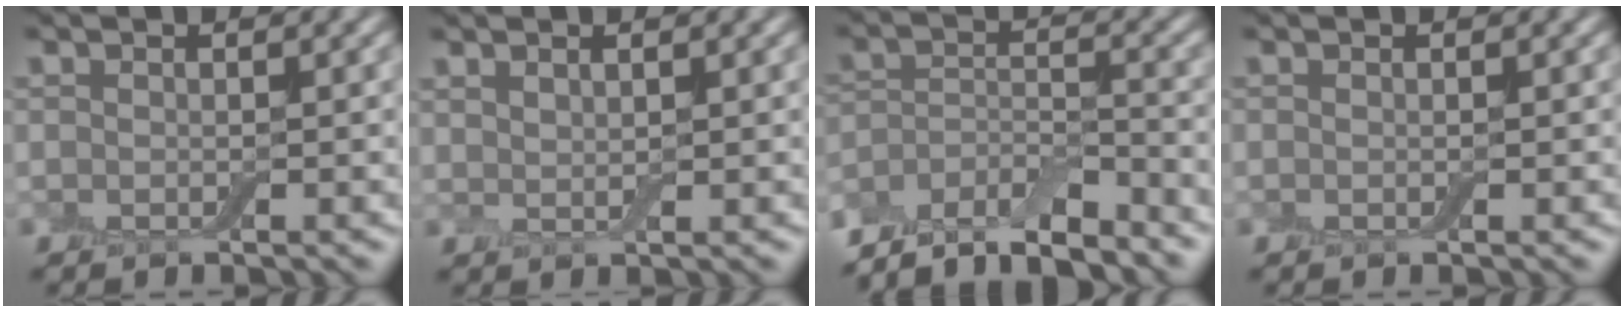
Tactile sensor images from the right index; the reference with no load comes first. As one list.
[{"total": 0.9, "force": [0.8, 0.1, 0.2], "torque": [-0.009, 0.002, 0.018]}, {"total": 7.3, "force": [-6.5, 1.9, 2.8], "torque": [-0.053, -0.002, -0.121]}, {"total": 0.0}]